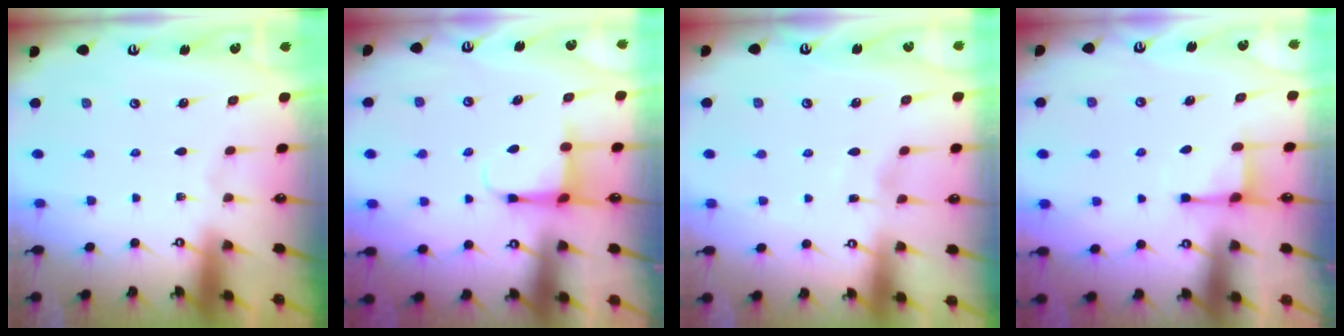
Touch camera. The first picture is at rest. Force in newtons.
{"total": 4.9, "press": 4.9, "slide": 0.6}
{"total": 2.8, "press": 2.7, "slide": 0.3}
{"total": 2.5, "press": 2.4, "slide": 0.5}